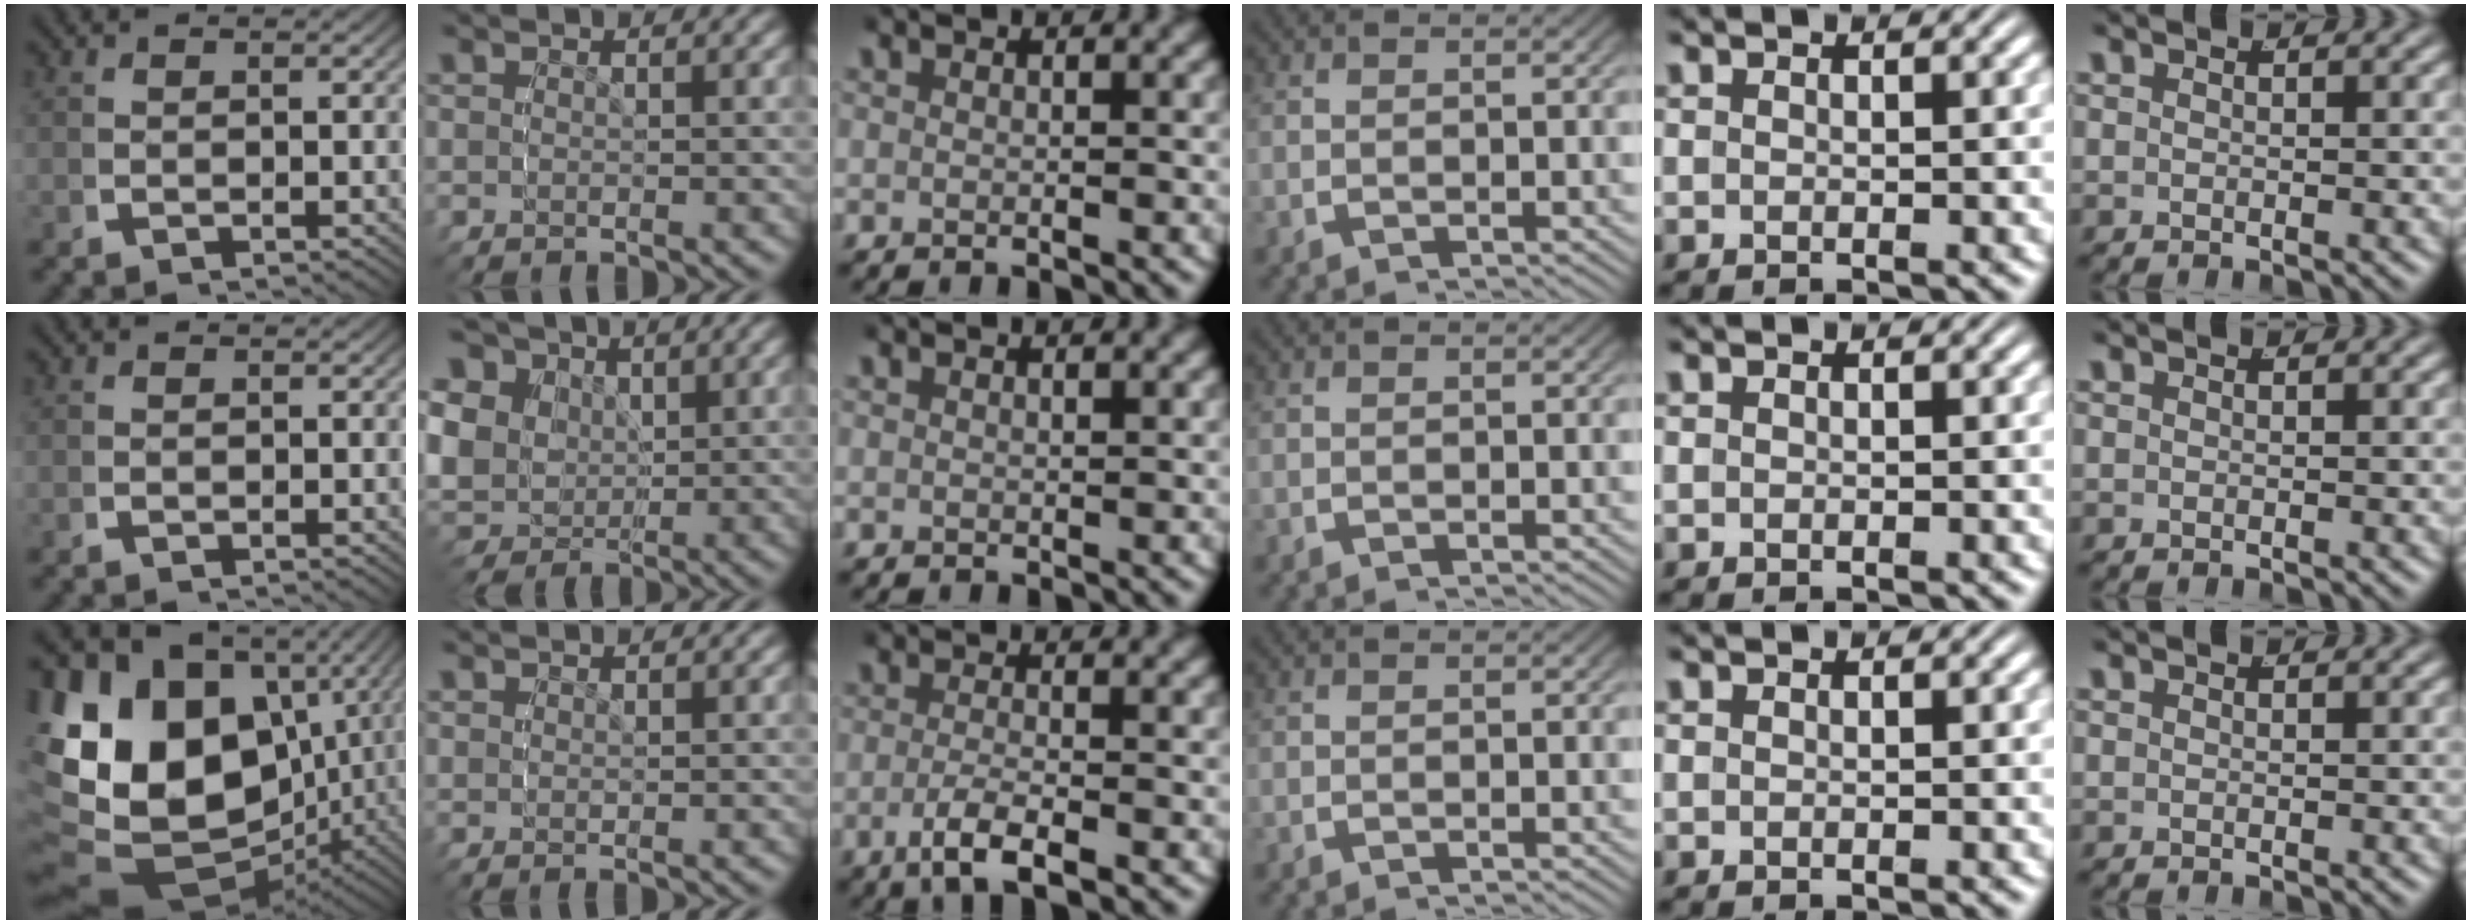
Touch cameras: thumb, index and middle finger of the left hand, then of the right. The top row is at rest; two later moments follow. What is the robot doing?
{"motion": "grasp_and_lifting", "object": "cloth"}